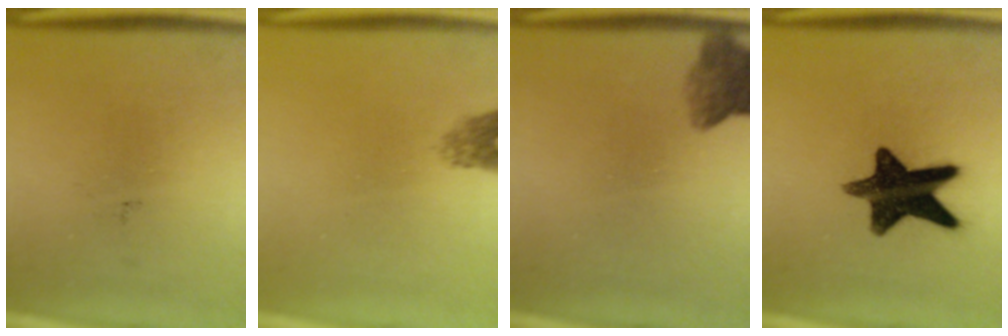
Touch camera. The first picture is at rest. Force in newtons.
{"total": 2.1}
{"total": 6.4}
{"total": 14.2}